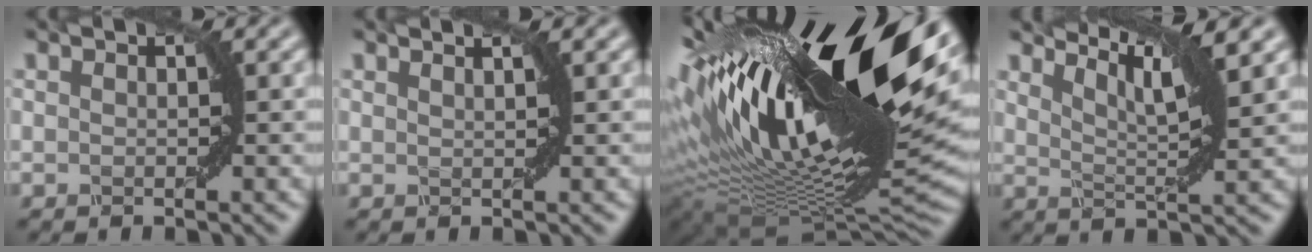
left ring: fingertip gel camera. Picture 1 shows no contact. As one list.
[{"total": 2.0, "force": [1.4, 0.8, 1.2], "torque": [0.006, 0.003, -0.005]}, {"total": 19.8, "force": [5.7, 7.8, 17.3], "torque": [-0.312, -0.001, 0.114]}, {"total": 6.4, "force": [4.6, 1.1, 4.3], "torque": [-0.065, 0.010, 0.069]}]